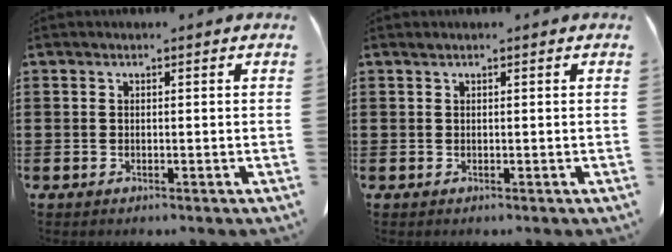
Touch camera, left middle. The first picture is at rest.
{"total": 0.0}